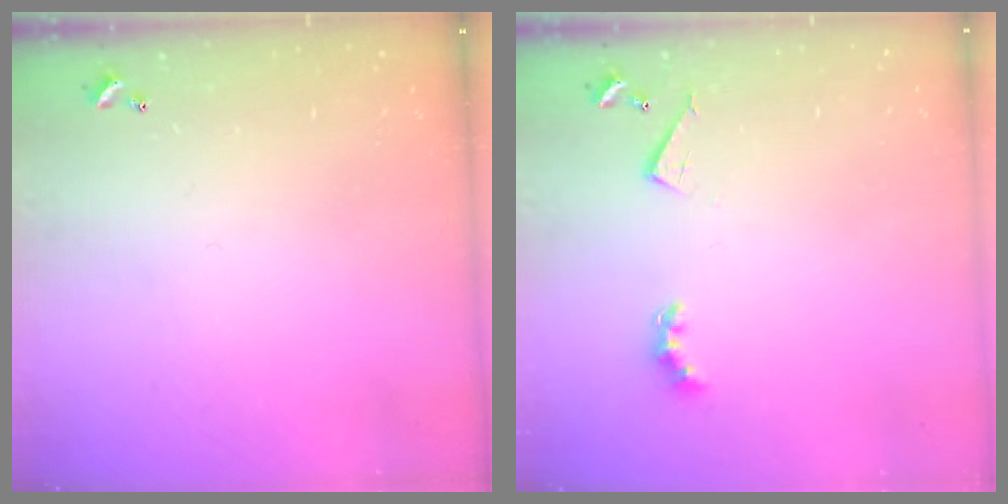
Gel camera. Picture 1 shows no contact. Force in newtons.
{"total": 3.5, "press": 3.5, "slide": 0.6}